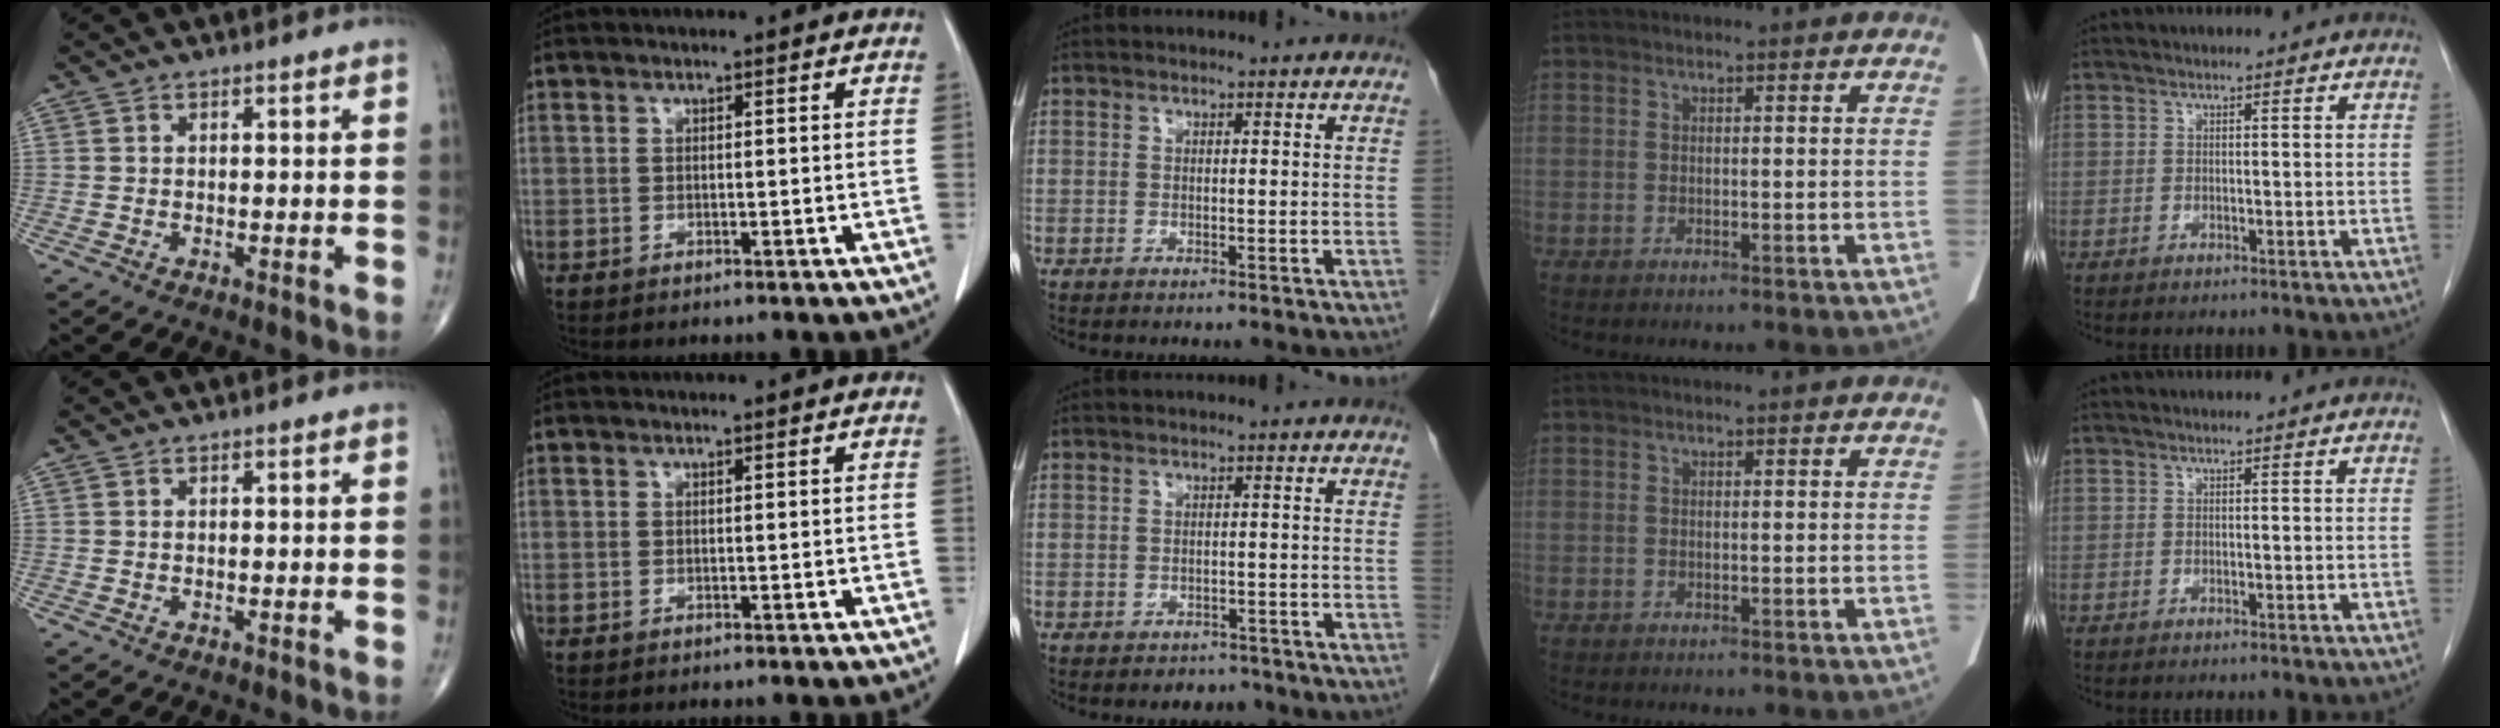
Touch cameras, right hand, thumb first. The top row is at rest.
{"middle": {"total": 2.2, "force": [-1.8, 1.2, 0.2], "torque": [-0.006, 0.004, -0.025]}}